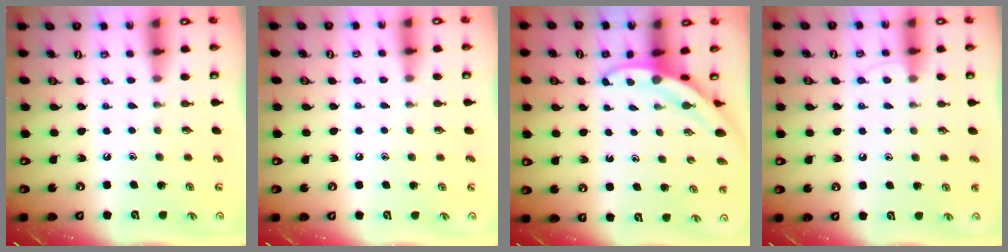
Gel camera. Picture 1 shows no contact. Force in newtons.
{"total": 3.4, "press": 3.4, "slide": 0.5}
{"total": 3.5, "press": 3.5, "slide": 0.0}
{"total": 5.2, "press": 5.1, "slide": 0.5}